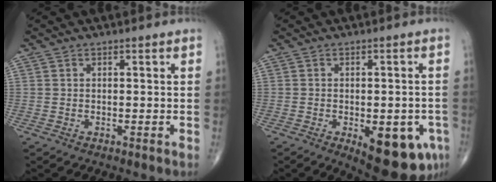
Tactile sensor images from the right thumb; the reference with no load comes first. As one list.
[{"total": 13.4, "force": [-5.2, 5.7, 10.9], "torque": [-0.113, 0.002, -0.054]}]